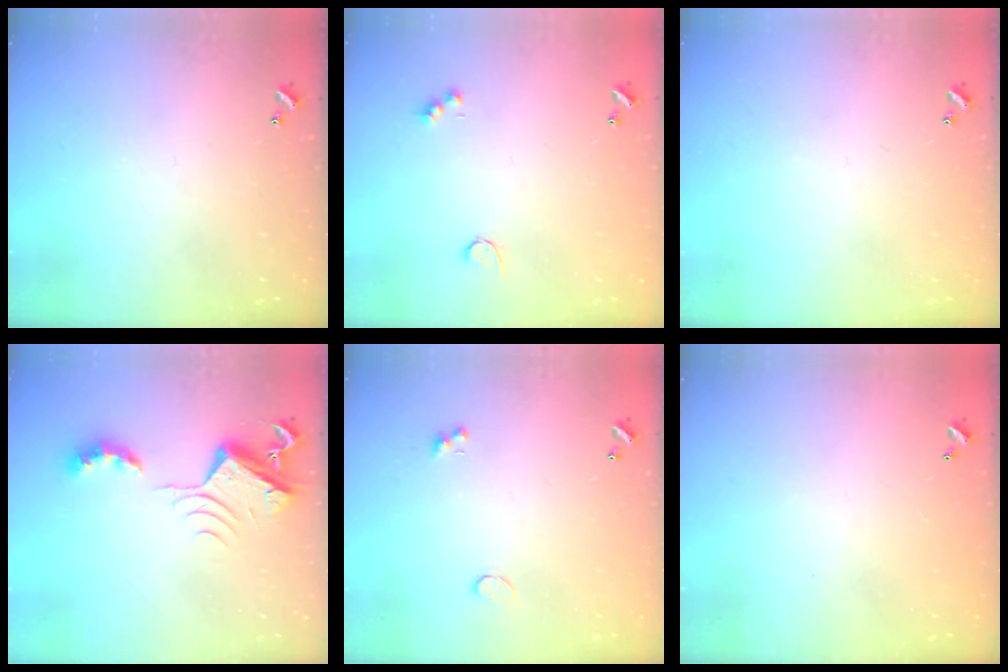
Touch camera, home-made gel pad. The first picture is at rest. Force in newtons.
{"total": 2.6, "press": 2.5, "slide": 0.5}
{"total": 0.0}
{"total": 7.2, "press": 7.1, "slide": 0.9}
{"total": 0.8, "press": 0.7, "slide": 0.4}
{"total": 2.8, "press": 2.8, "slide": 0.1}